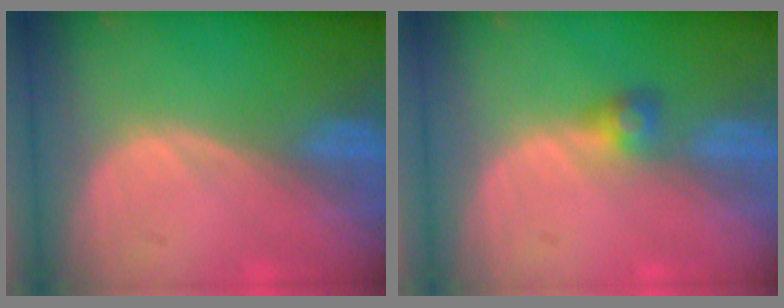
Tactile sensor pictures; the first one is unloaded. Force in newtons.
{"total": 2.6, "press": 2.5, "slide": 0.7}